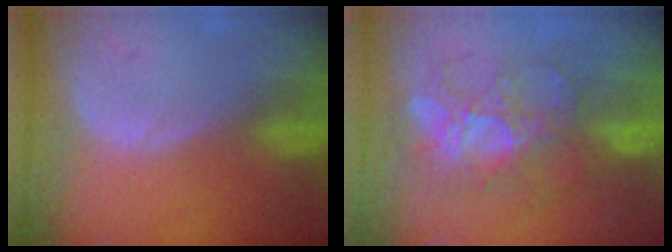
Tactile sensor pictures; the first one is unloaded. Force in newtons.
{"total": 8.3, "press": 7.7, "slide": 3.1}